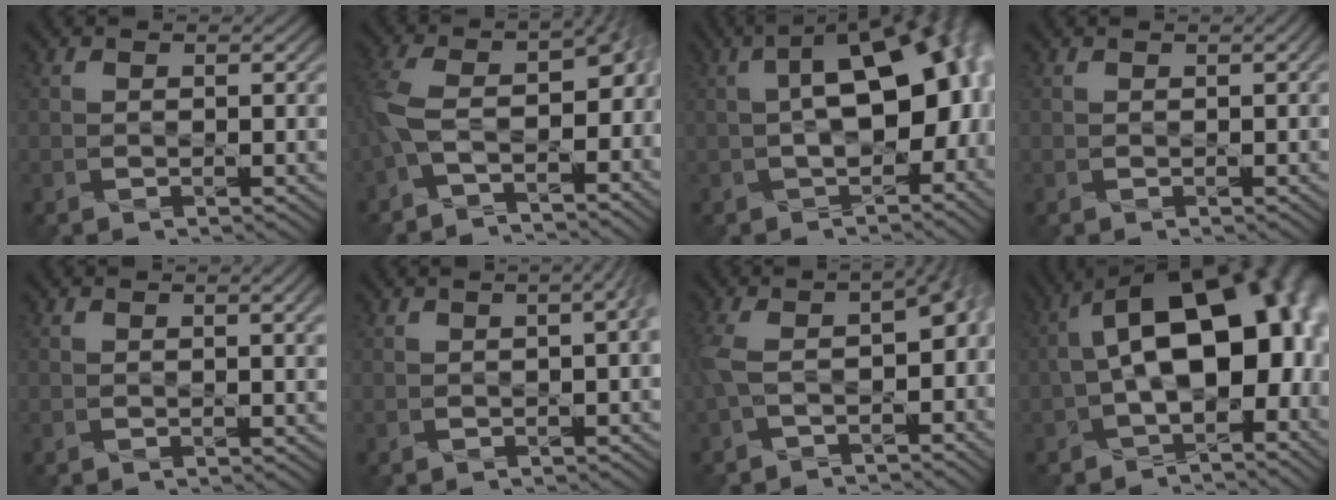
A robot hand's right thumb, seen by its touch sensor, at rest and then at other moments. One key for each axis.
{"total": 8.2, "fx": -3.8, "fy": 3.3, "fz": 6.5, "tx": -0.158, "ty": -0.030, "tz": -0.069}
{"total": 13.9, "fx": 0.0, "fy": 6.9, "fz": 12.0, "tx": -0.168, "ty": -0.013, "tz": 0.011}
{"total": 1.1, "fx": -0.3, "fy": 0.5, "fz": 0.9, "tx": -0.011, "ty": -0.005, "tz": -0.001}
{"total": 2.1, "fx": 0.6, "fy": 0.7, "fz": 1.9, "tx": -0.030, "ty": -0.009, "tz": 0.013}
{"total": 4.0, "fx": -0.8, "fy": 1.3, "fz": 3.7, "tx": -0.042, "ty": -0.011, "tz": 0.001}
{"total": 7.8, "fx": -2.5, "fy": 3.0, "fz": 6.7, "tx": -0.154, "ty": -0.022, "tz": -0.044}
{"total": 16.9, "fx": 0.0, "fy": 8.7, "fz": 14.5, "tx": -0.211, "ty": 0.004, "tz": 0.008}